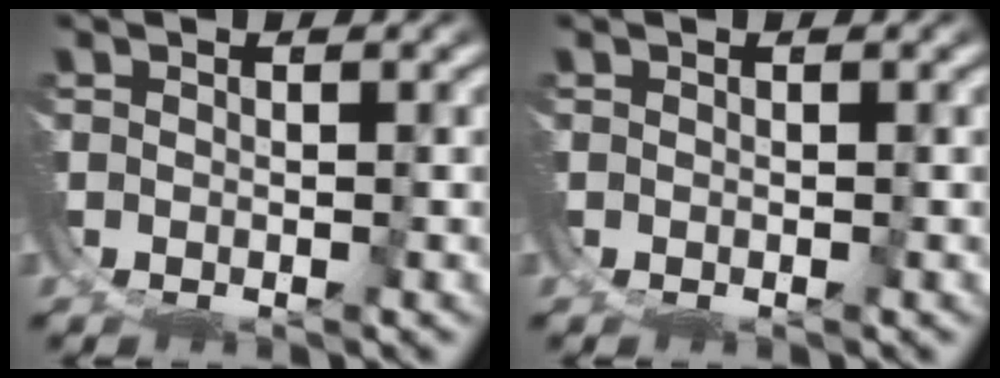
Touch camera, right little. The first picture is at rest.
{"total": 0.0}